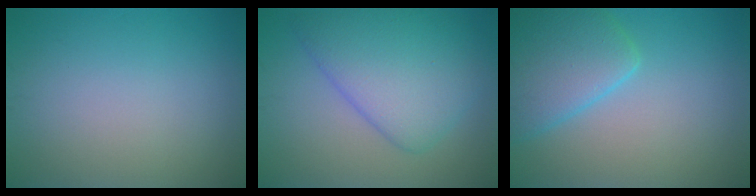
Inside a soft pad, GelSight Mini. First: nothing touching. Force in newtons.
{"total": 7.2, "press": 7.2, "slide": 0.3}
{"total": 5.6, "press": 5.6, "slide": 0.2}